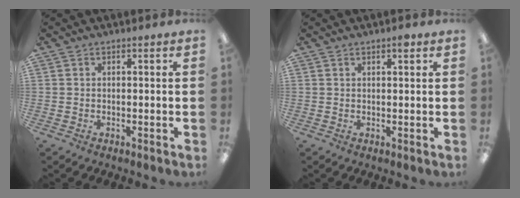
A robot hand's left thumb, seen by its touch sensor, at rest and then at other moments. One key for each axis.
{"total": 2.0, "fx": 1.3, "fy": 0.6, "fz": 1.4, "tx": -0.021, "ty": 0.000, "tz": 0.019}